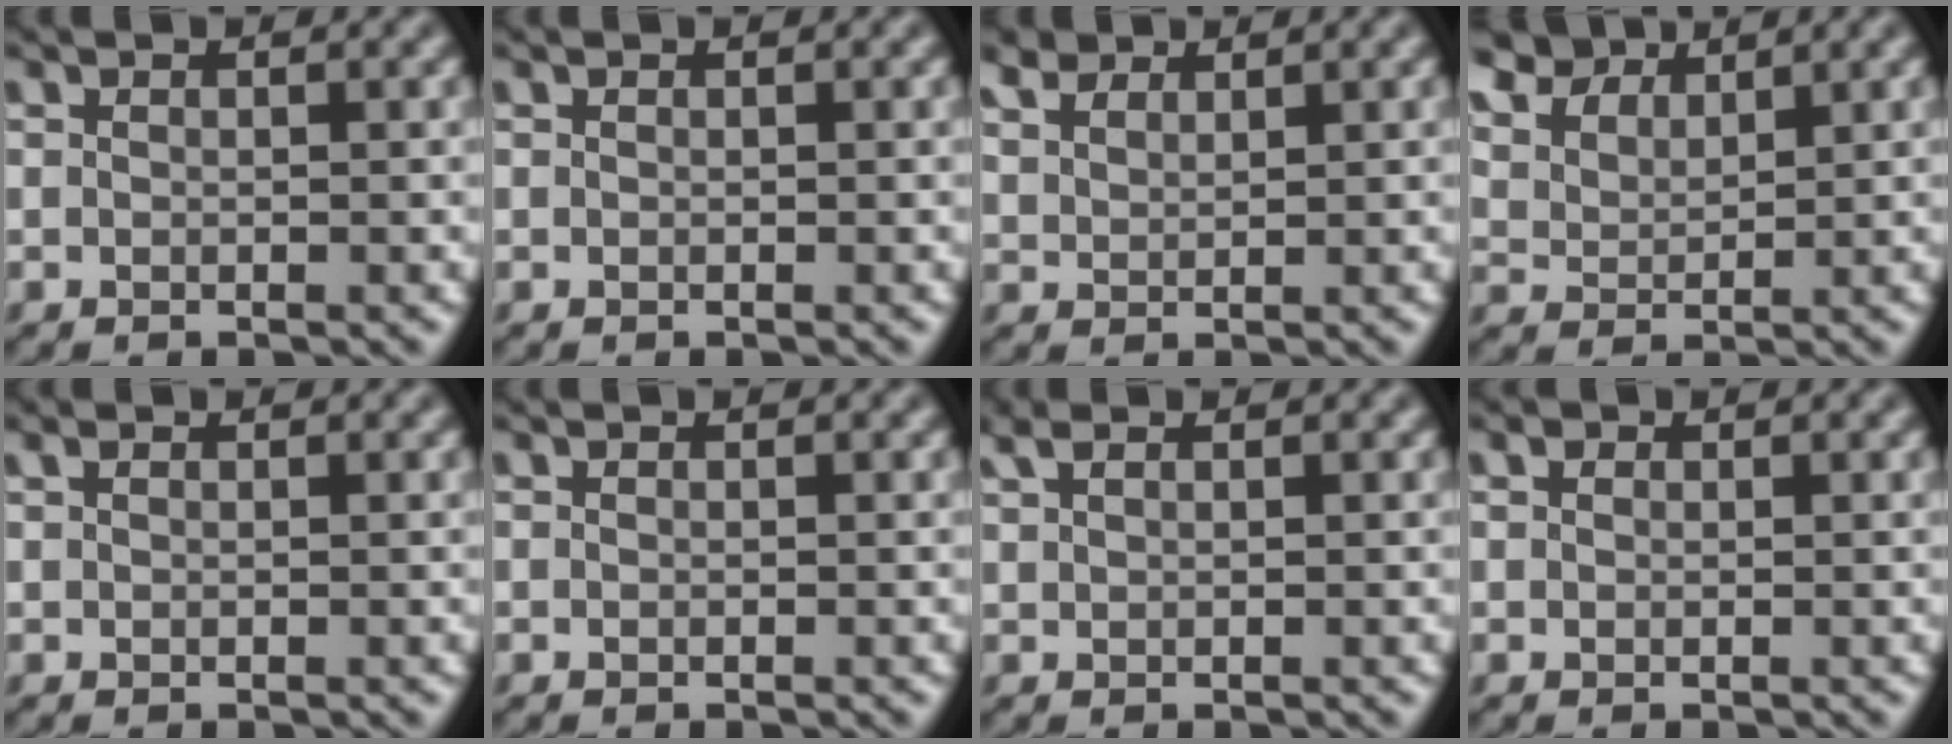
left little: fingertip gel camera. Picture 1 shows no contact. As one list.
[{"total": 0.0}, {"total": 2.8, "force": [2.2, 1.4, 1.1], "torque": [-0.042, 0.005, 0.049]}, {"total": 7.5, "force": [5.6, 3.9, 3.2], "torque": [-0.113, 0.006, 0.106]}, {"total": 0.7, "force": [0.5, 0.4, 0.4], "torque": [-0.011, 0.003, 0.010]}, {"total": 0.0}, {"total": 1.5, "force": [1.0, 0.6, 0.9], "torque": [-0.028, 0.008, 0.024]}, {"total": 0.7, "force": [0.3, 0.5, 0.2], "torque": [-0.004, 0.000, 0.005]}]